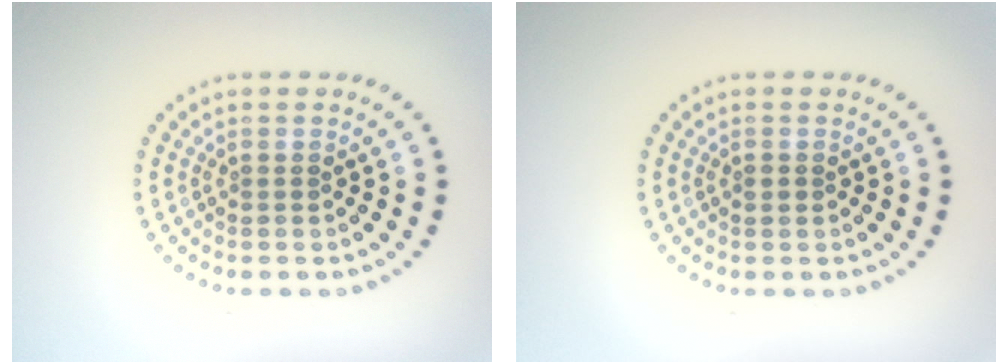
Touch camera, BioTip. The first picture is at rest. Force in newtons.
{"total": 0.7, "press": 0.7, "slide": 0.0}